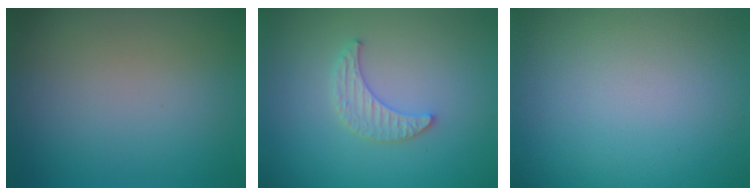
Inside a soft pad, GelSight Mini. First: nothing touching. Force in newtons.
{"total": 2.2, "press": 2.2, "slide": 0.5}
{"total": 0.0}